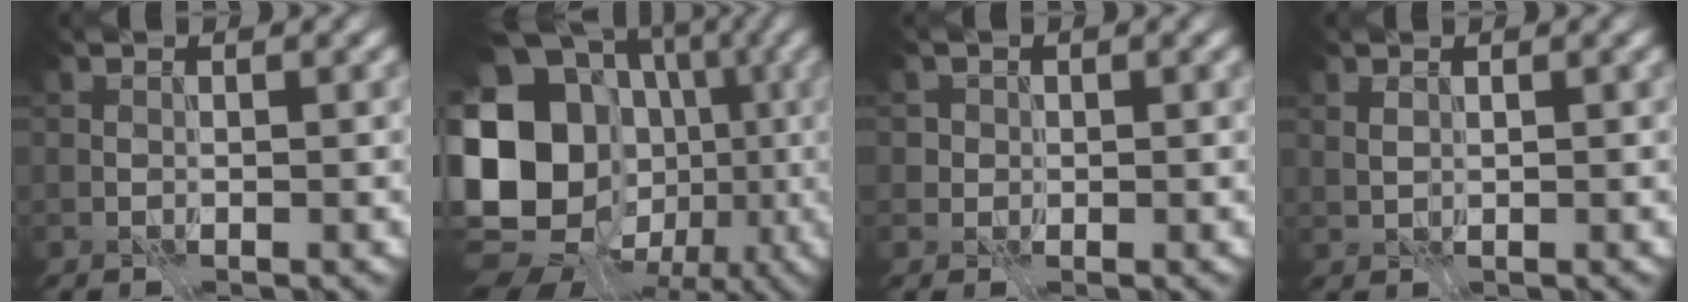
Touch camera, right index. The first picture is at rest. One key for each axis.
{"total": 23.6, "fx": -2.6, "fy": 20.4, "fz": 11.6, "tx": -0.244, "ty": 0.012, "tz": -0.092}
{"total": 1.3, "fx": 0.3, "fy": 1.2, "fz": 0.2, "tx": 0.007, "ty": 0.001, "tz": 0.006}
{"total": 0.8, "fx": 0.4, "fy": 0.5, "fz": 0.5, "tx": -0.016, "ty": 0.000, "tz": 0.012}